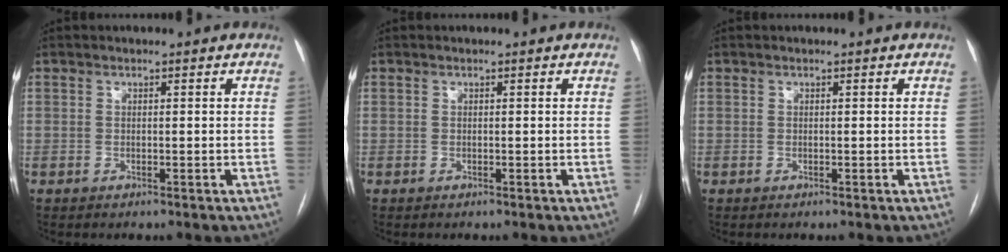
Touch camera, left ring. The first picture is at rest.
{"total": 0.0}
{"total": 0.0}